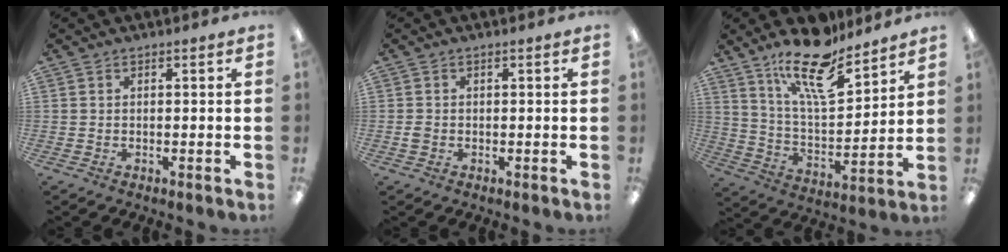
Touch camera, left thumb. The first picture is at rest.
{"total": 1.1, "force": [-0.2, 0.9, 0.6], "torque": [-0.012, 0.003, -0.006]}
{"total": 17.5, "force": [13.1, 5.8, 10.0], "torque": [-0.172, -0.077, 0.223]}